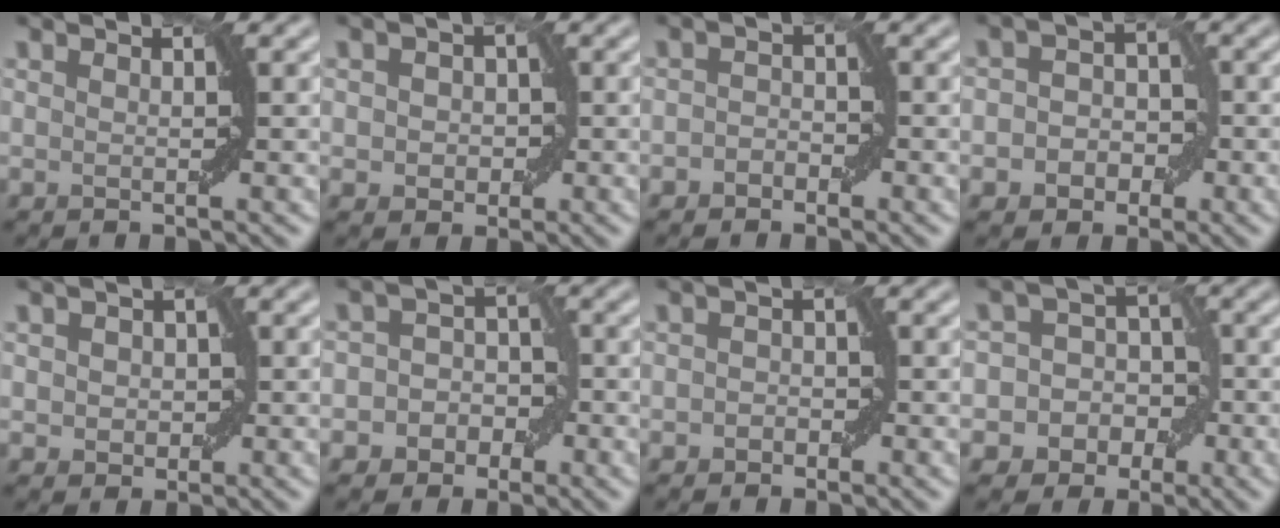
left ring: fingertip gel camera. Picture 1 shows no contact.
{"total": 2.3, "force": [-0.1, 2.0, 1.2], "torque": [-0.005, 0.000, -0.009]}
{"total": 1.4, "force": [-0.9, 0.9, 0.5], "torque": [-0.007, 0.006, -0.018]}
{"total": 3.5, "force": [-1.0, 2.9, 1.7], "torque": [0.008, 0.004, -0.024]}
{"total": 1.9, "force": [0.0, 1.6, 1.0], "torque": [-0.009, 0.001, -0.004]}
{"total": 4.1, "force": [-1.5, 3.6, 1.4], "torque": [0.016, 0.019, -0.039]}
{"total": 1.2, "force": [-0.6, 1.0, 0.5], "torque": [-0.006, 0.002, -0.013]}
{"total": 7.2, "force": [-2.5, 6.6, 1.6], "torque": [-0.009, 0.021, -0.068]}